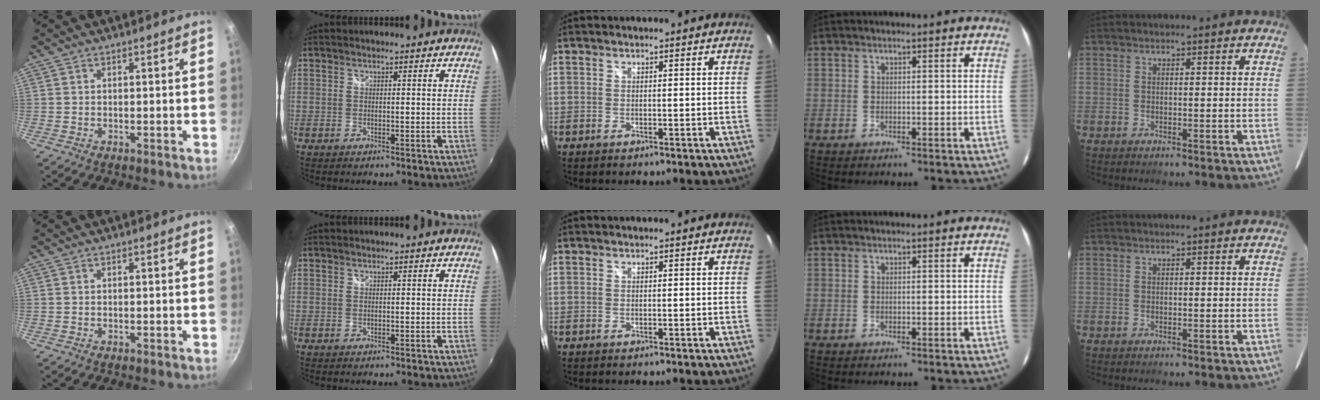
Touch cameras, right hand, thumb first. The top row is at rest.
{}